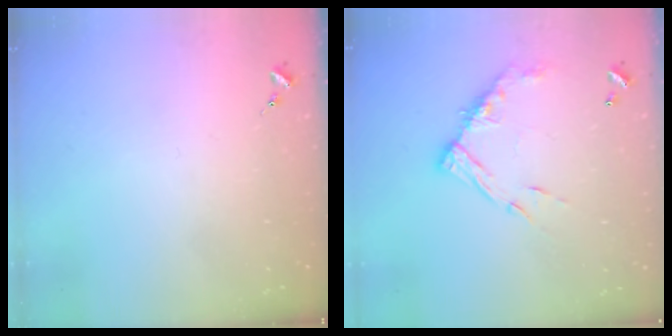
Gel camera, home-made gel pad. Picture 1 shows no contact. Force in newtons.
{"total": 13.3, "press": 13.3, "slide": 1.1}